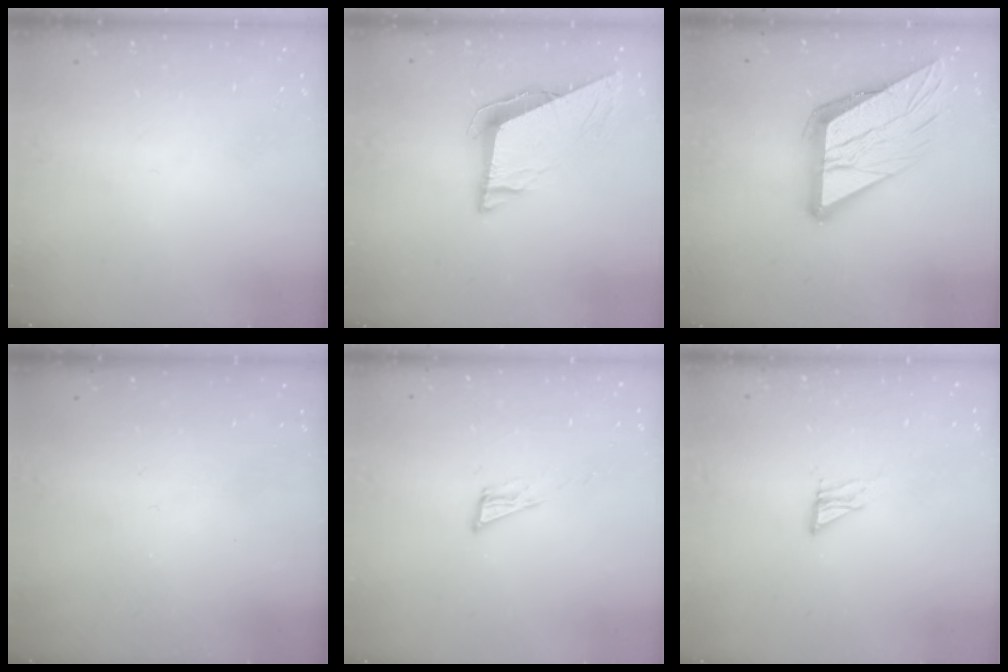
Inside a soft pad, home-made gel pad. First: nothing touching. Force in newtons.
{"total": 9.7, "press": 9.7, "slide": 1.2}
{"total": 17.6, "press": 17.4, "slide": 2.1}
{"total": 0.0}
{"total": 7.0, "press": 6.9, "slide": 0.9}
{"total": 4.5, "press": 4.4, "slide": 0.4}